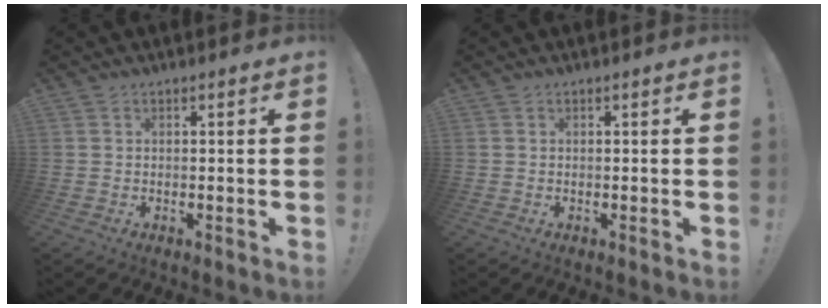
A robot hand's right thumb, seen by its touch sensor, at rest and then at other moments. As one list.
[{"total": 0.0}]